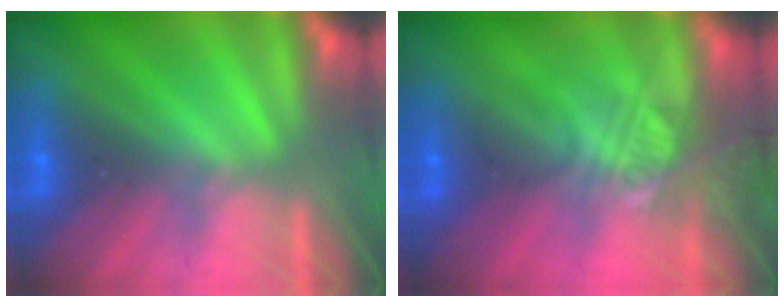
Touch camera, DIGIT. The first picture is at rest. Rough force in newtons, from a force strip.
{"total": 2.3}